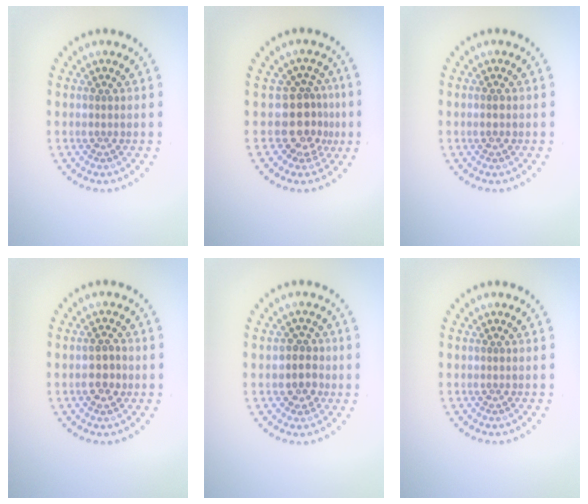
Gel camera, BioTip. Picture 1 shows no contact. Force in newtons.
{"total": 3.5, "press": 2.7, "slide": 2.3}
{"total": 1.0, "press": 1.0, "slide": 0.2}
{"total": 2.1, "press": 2.1, "slide": 0.2}
{"total": 2.5, "press": 2.3, "slide": 0.9}
{"total": 0.0}